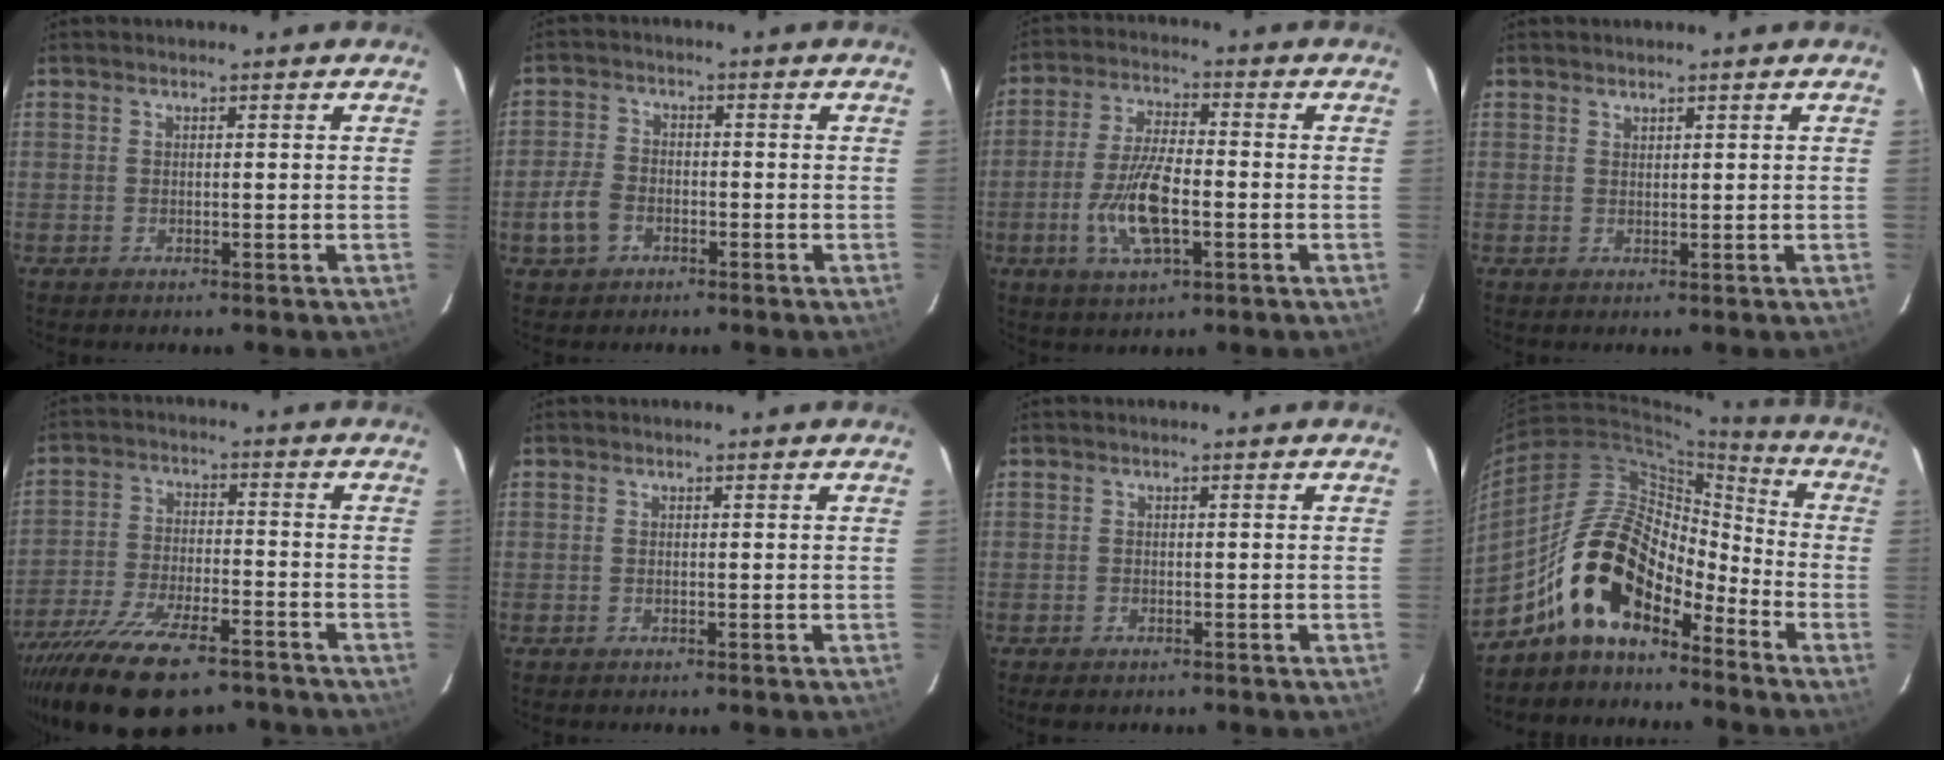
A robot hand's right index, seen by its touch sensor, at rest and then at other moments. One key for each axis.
{"total": 5.6, "fx": -2.5, "fy": 4.2, "fz": 2.8, "tx": -0.071, "ty": 0.010, "tz": -0.044}
{"total": 10.9, "fx": -3.2, "fy": 3.8, "fz": 9.7, "tx": -0.199, "ty": -0.005, "tz": -0.059}
{"total": 0.8, "fx": 0.7, "fy": 0.3, "fz": 0.1, "tx": -0.001, "ty": 0.001, "tz": 0.014}
{"total": 21.0, "fx": -16.0, "fy": 7.0, "fz": 11.6, "tx": -0.235, "ty": -0.045, "tz": -0.259}
{"total": 0.0}
{"total": 2.0, "fx": -1.5, "fy": 1.1, "fz": 0.8, "tx": -0.017, "ty": -0.004, "tz": -0.023}
{"total": 15.5, "fx": -10.8, "fy": 6.9, "fz": 8.7, "tx": -0.154, "ty": 0.021, "tz": -0.206}